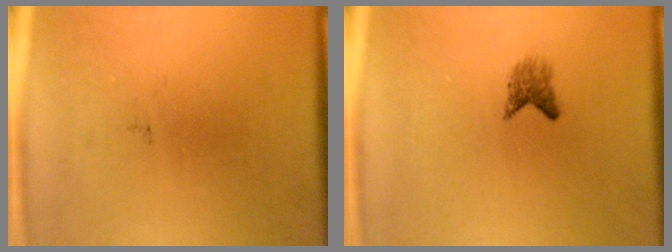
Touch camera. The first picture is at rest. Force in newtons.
{"total": 1.8}